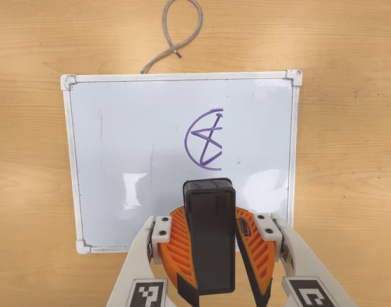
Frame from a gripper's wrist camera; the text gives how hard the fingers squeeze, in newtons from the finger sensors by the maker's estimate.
{"total": 10.4, "left": 10.7, "right": 10.2}